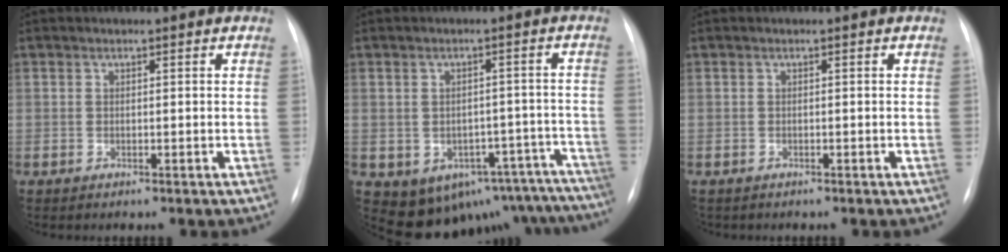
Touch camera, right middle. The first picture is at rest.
{"total": 17.4, "force": [-12.8, 10.0, 6.3], "torque": [-0.059, 0.050, -0.131]}
{"total": 0.6, "force": [-0.4, 0.4, 0.0], "torque": [-0.009, 0.003, -0.007]}